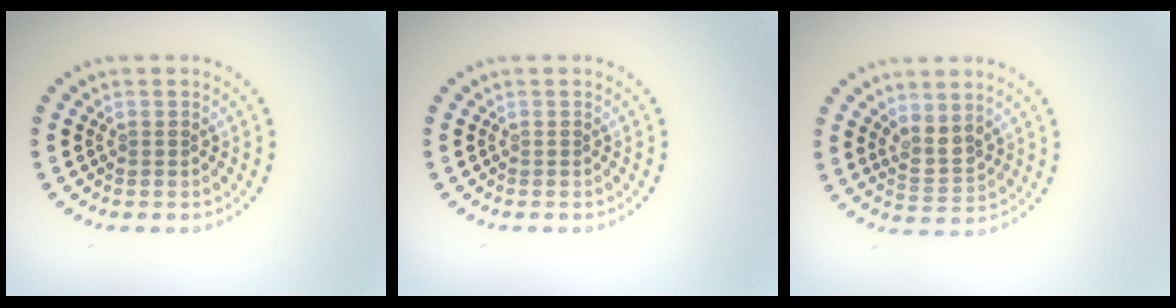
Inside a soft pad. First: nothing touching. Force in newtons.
{"total": 0.0}
{"total": 2.4, "press": 2.0, "slide": 1.3}